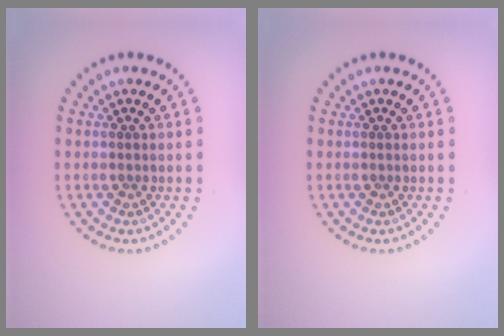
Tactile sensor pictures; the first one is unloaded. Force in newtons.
{"total": 0.0}